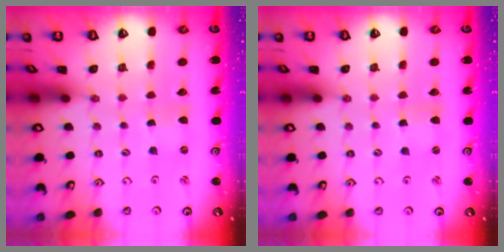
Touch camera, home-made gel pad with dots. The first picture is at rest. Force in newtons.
{"total": 0.6, "press": 0.6, "slide": 0.1}